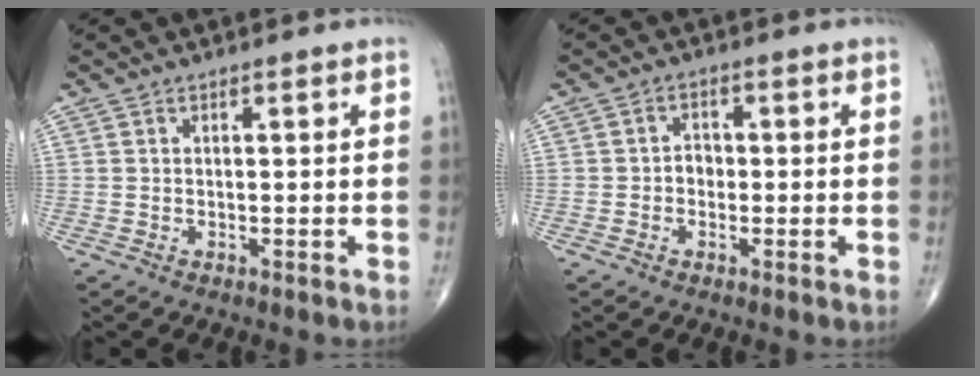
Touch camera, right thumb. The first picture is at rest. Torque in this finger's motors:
{"motor_torque": [0.56, 0.60, 0.32, -0.01, -0.01]}